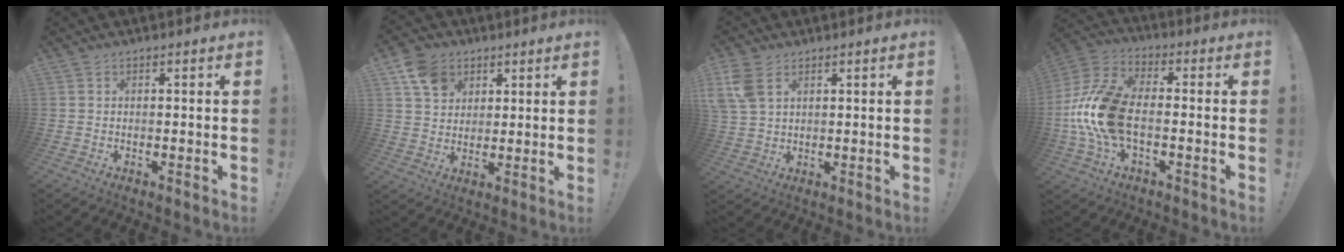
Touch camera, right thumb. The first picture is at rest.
{"total": 9.9, "force": [5.1, 7.6, 3.8], "torque": [-0.061, -0.019, 0.102]}
{"total": 7.3, "force": [3.3, 4.6, 4.6], "torque": [-0.083, -0.004, 0.066]}
{"total": 17.0, "force": [-2.8, 10.0, 13.5], "torque": [-0.257, 0.018, -0.040]}